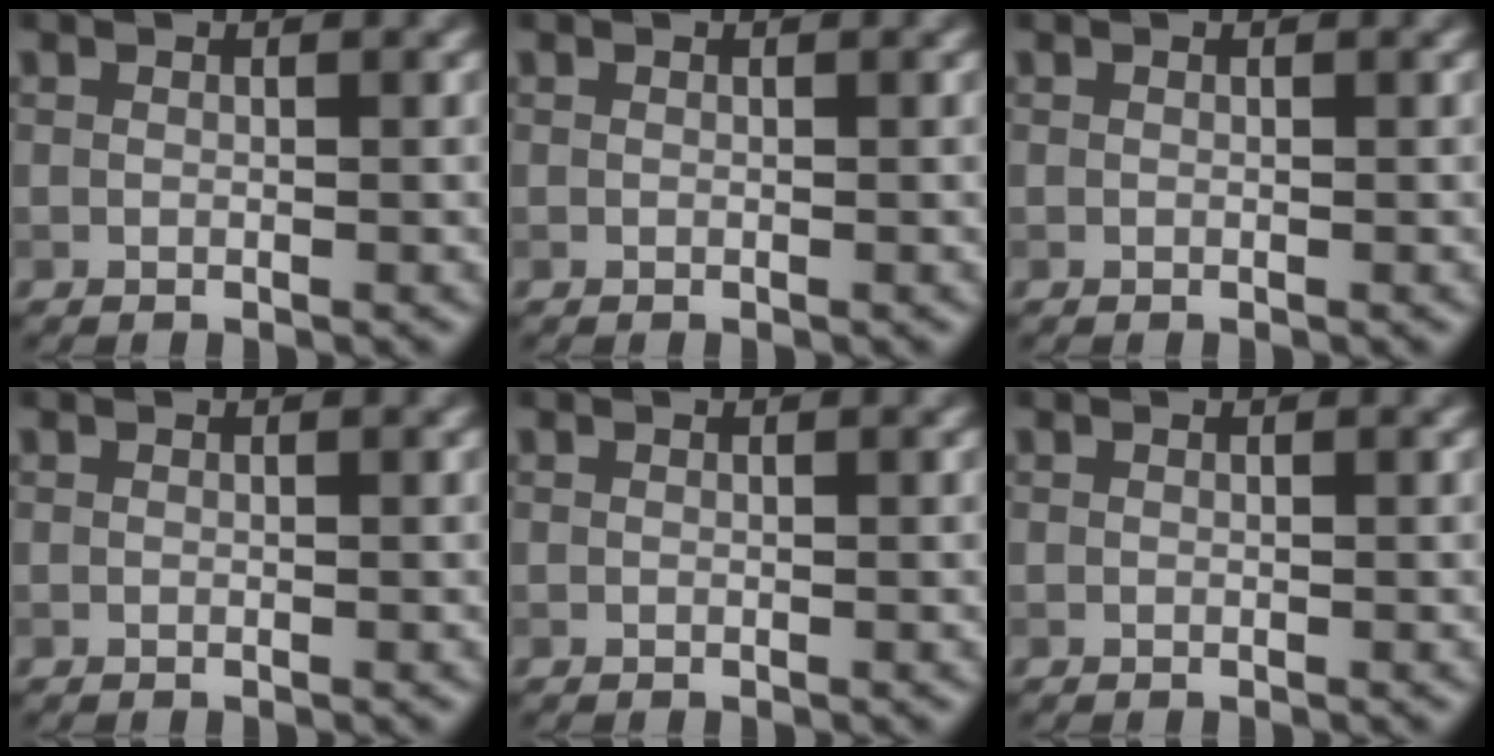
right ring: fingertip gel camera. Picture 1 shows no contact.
{"total": 0.0}
{"total": 0.0}
{"total": 0.0}
{"total": 0.0}
{"total": 0.0}